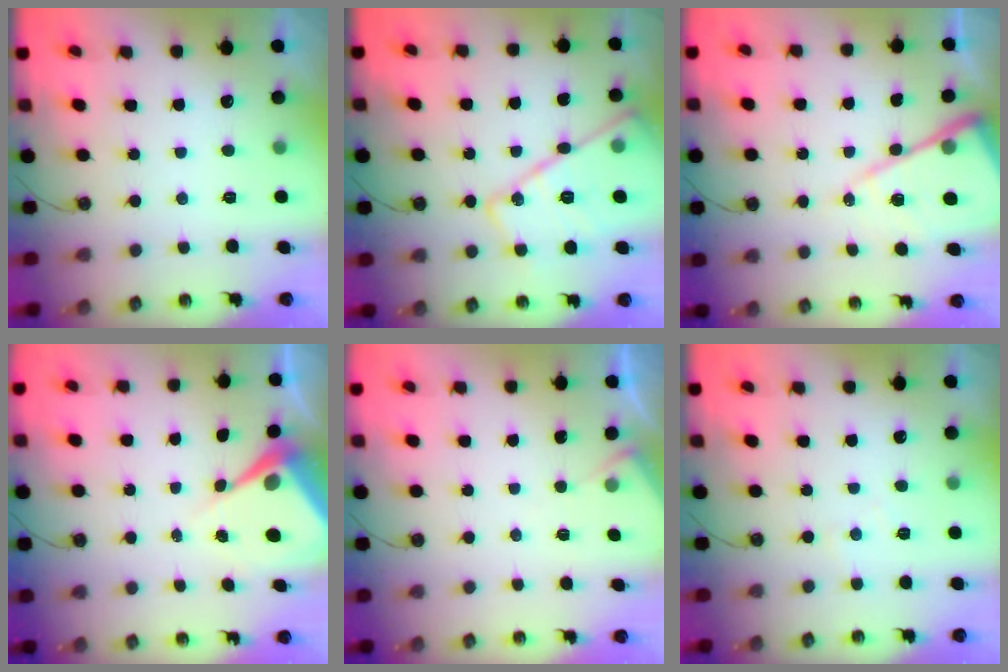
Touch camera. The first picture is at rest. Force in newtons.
{"total": 18.1, "press": 18.1, "slide": 1.4}
{"total": 15.2, "press": 15.1, "slide": 1.4}
{"total": 7.0, "press": 6.9, "slide": 0.8}
{"total": 4.3, "press": 4.2, "slide": 0.6}
{"total": 3.0, "press": 3.0, "slide": 0.5}